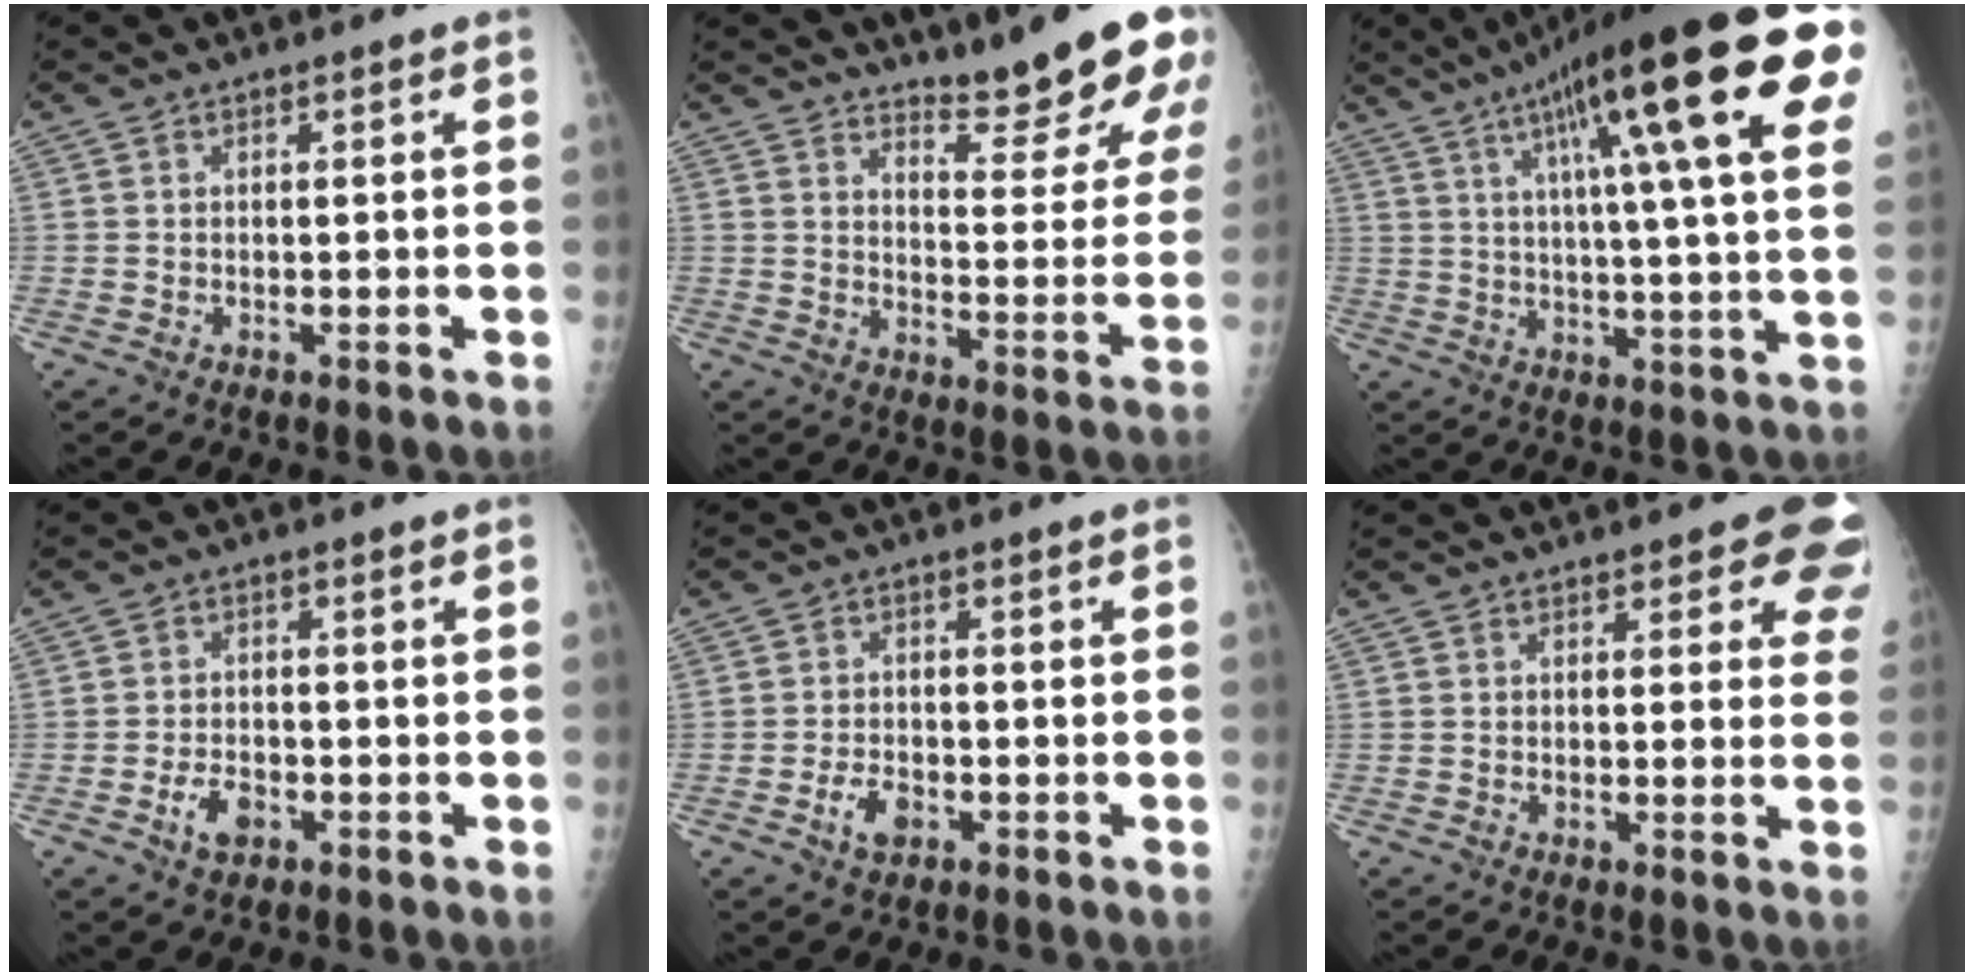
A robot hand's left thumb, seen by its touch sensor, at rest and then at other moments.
{"total": 16.1, "force": [13.2, 2.6, 9.0], "torque": [-0.090, -0.111, 0.178]}
{"total": 27.5, "force": [12.1, 4.5, 24.3], "torque": [-0.328, 0.002, 0.172]}
{"total": 4.2, "force": [-2.0, 2.7, 2.5], "torque": [-0.036, 0.013, -0.036]}
{"total": 4.1, "force": [-2.0, 2.6, 2.5], "torque": [-0.035, 0.012, -0.034]}
{"total": 8.4, "force": [5.7, 3.4, 5.2], "torque": [-0.016, -0.018, 0.049]}